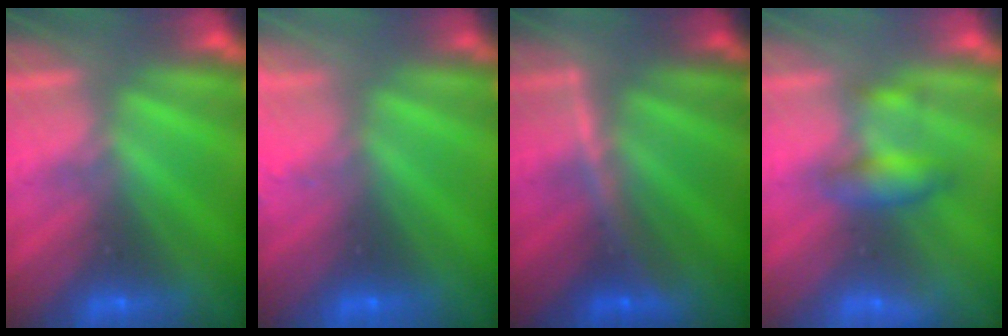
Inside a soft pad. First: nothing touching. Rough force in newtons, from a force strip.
{"total": 8.5}
{"total": 3.1}
{"total": 2.0}